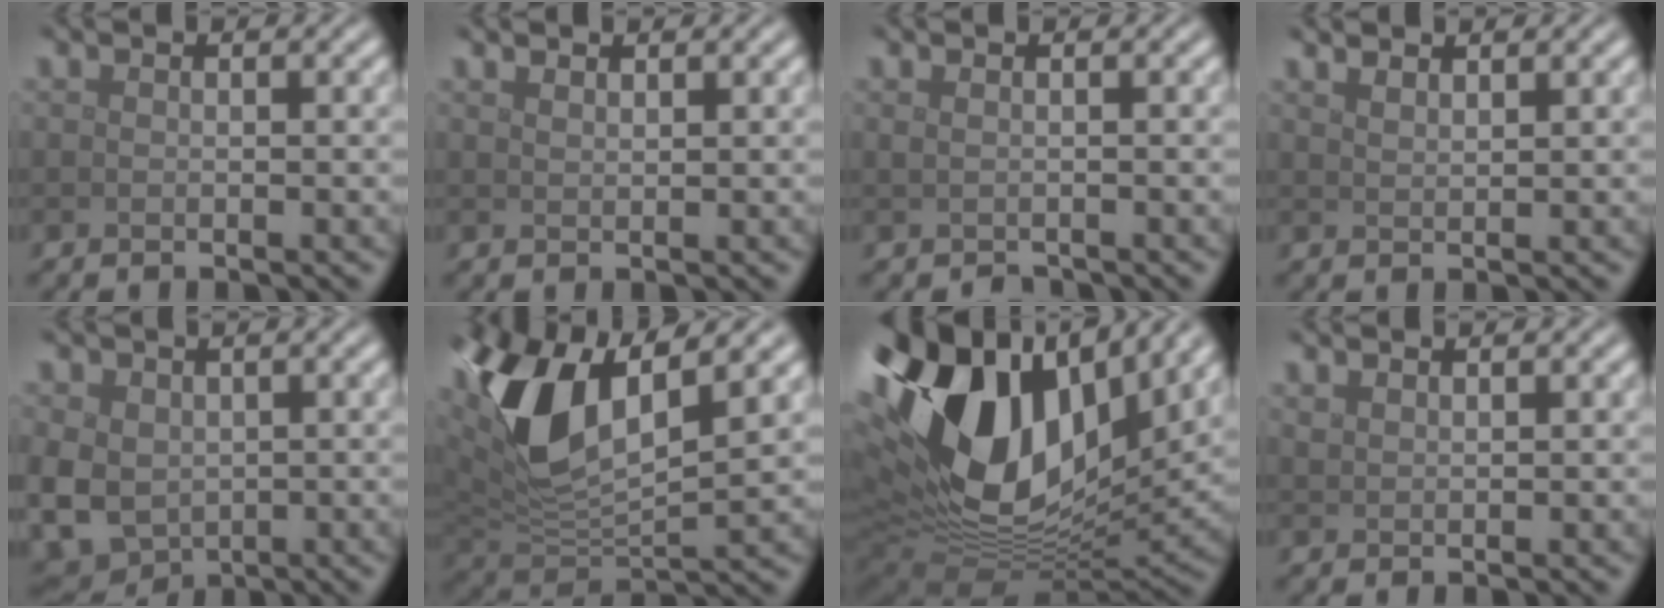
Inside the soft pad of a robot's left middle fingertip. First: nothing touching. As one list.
[{"total": 1.2, "force": [1.1, 0.2, 0.4], "torque": [-0.002, -0.001, 0.016]}, {"total": 0.6, "force": [-0.4, 0.3, 0.2], "torque": [0.000, -0.003, -0.010]}, {"total": 2.2, "force": [1.9, 0.6, 0.9], "torque": [-0.006, 0.005, 0.017]}, {"total": 7.2, "force": [-0.7, 5.6, 4.4], "torque": [-0.102, -0.019, 0.001]}, {"total": 9.8, "force": [4.2, 4.2, 7.8], "torque": [-0.165, 0.006, 0.076]}, {"total": 17.3, "force": [6.0, 10.2, 12.7], "torque": [-0.280, 0.009, 0.107]}, {"total": 1.0, "force": [1.0, 0.2, 0.2], "torque": [-0.006, 0.000, 0.023]}]